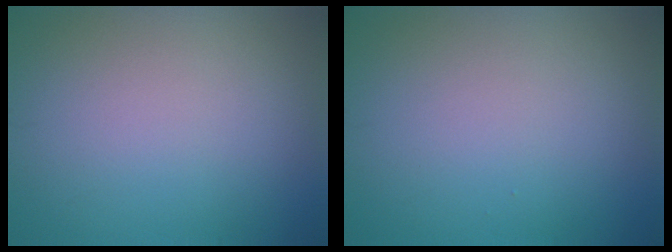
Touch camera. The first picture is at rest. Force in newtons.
{"total": 0.0}